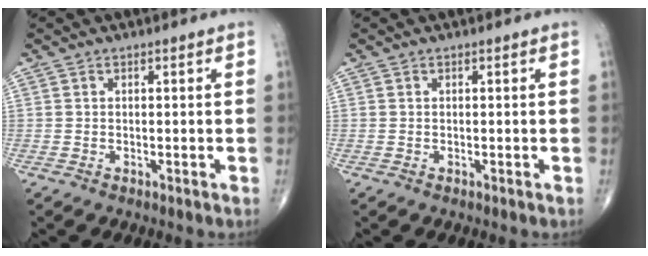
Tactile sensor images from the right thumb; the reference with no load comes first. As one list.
[{"total": 0.0}]